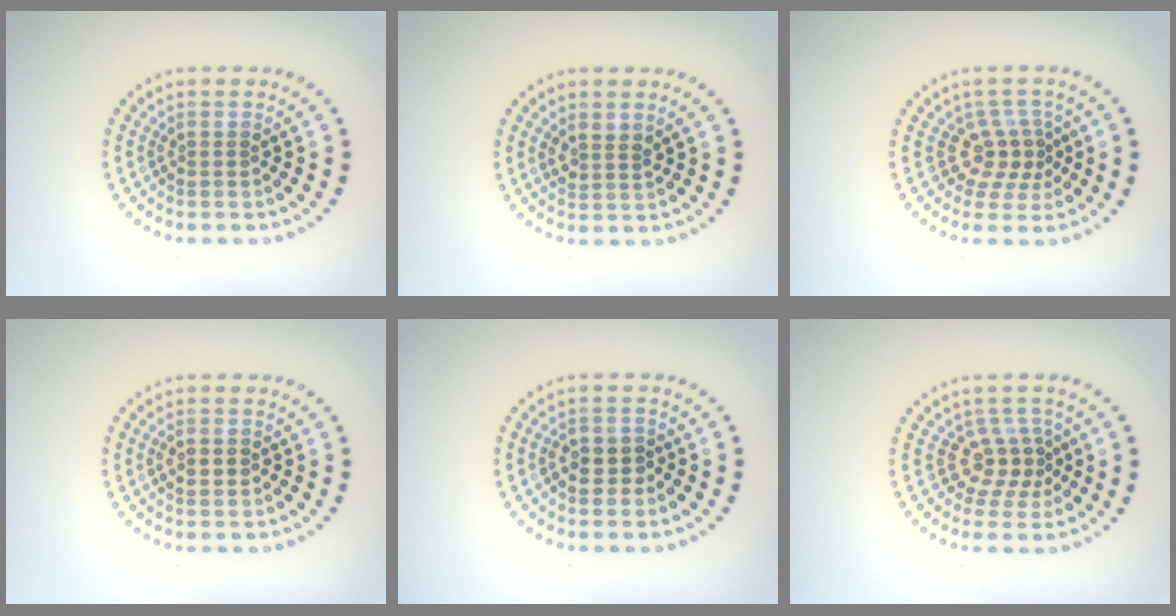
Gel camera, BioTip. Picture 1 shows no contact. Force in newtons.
{"total": 1.6, "press": 1.3, "slide": 0.9}
{"total": 2.9, "press": 2.1, "slide": 2.0}
{"total": 1.8, "press": 1.8, "slide": 0.1}
{"total": 2.3, "press": 2.2, "slide": 0.8}
{"total": 2.8, "press": 2.0, "slide": 1.9}